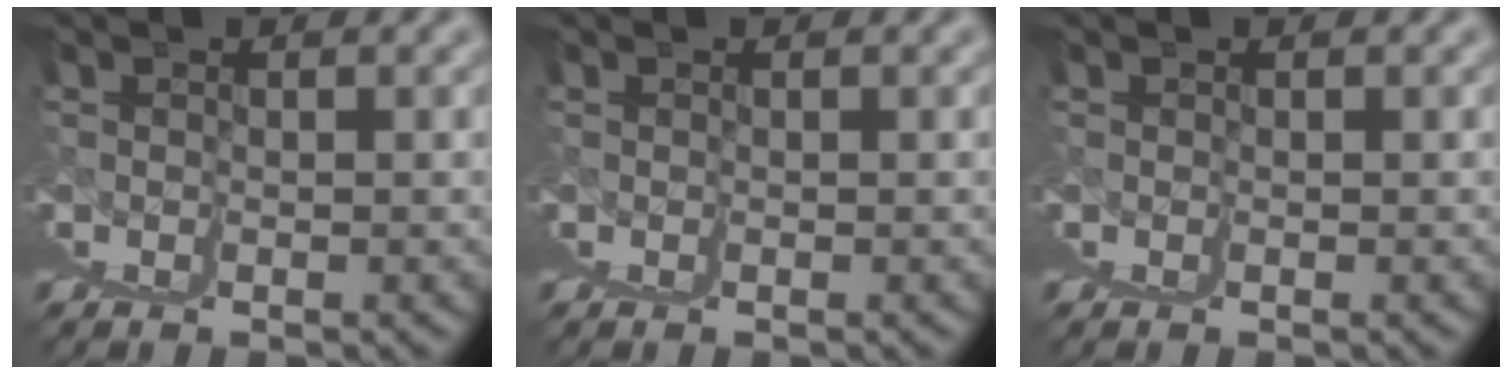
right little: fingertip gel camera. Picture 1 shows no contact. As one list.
[{"total": 0.0}, {"total": 0.0}]